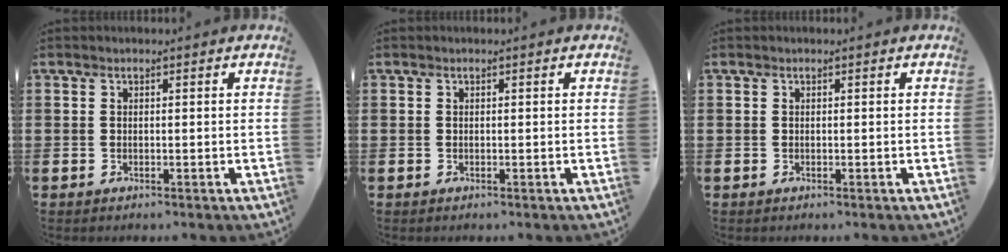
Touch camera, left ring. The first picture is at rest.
{"total": 0.0}
{"total": 0.0}